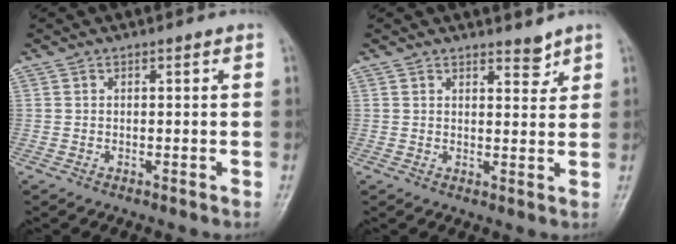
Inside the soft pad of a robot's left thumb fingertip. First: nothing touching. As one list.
[{"total": 2.6, "force": [2.3, 0.9, 0.9], "torque": [-0.001, -0.019, 0.036]}]